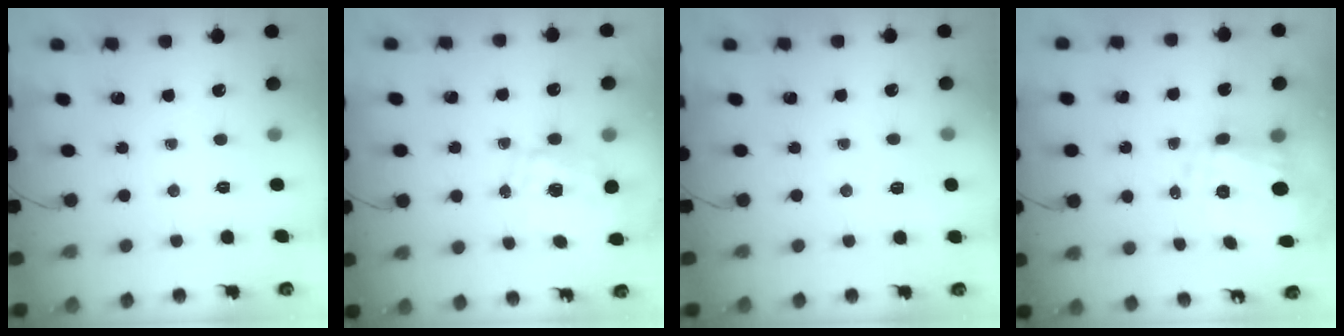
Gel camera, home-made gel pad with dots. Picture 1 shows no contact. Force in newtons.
{"total": 1.6, "press": 1.4, "slide": 0.8}
{"total": 3.7, "press": 3.3, "slide": 1.7}
{"total": 5.2, "press": 4.6, "slide": 2.4}